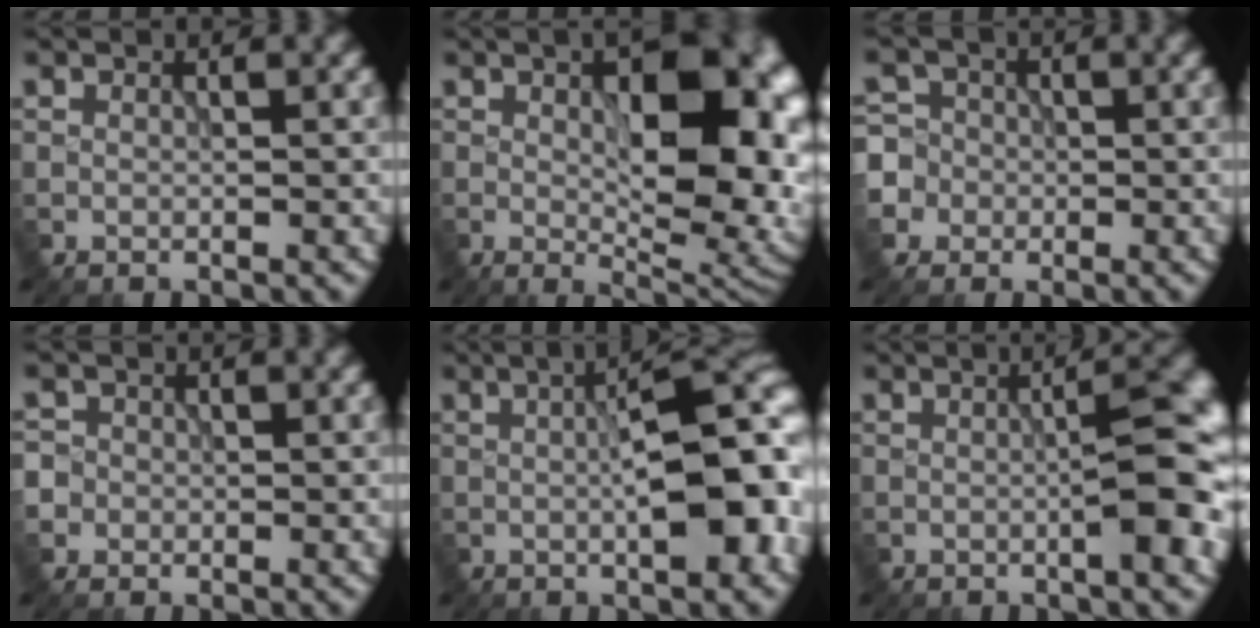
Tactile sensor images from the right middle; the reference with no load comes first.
{"total": 13.9, "force": [0.7, 6.6, 12.2], "torque": [-0.118, 0.004, 0.016]}
{"total": 6.1, "force": [-1.5, 5.7, 1.2], "torque": [-0.029, 0.014, -0.056]}
{"total": 3.0, "force": [-0.5, 2.9, 0.5], "torque": [0.006, 0.013, -0.028]}
{"total": 9.1, "force": [0.1, 2.9, 8.6], "torque": [-0.105, 0.004, 0.001]}
{"total": 7.9, "force": [-0.1, 1.9, 7.7], "torque": [-0.080, 0.003, 0.002]}